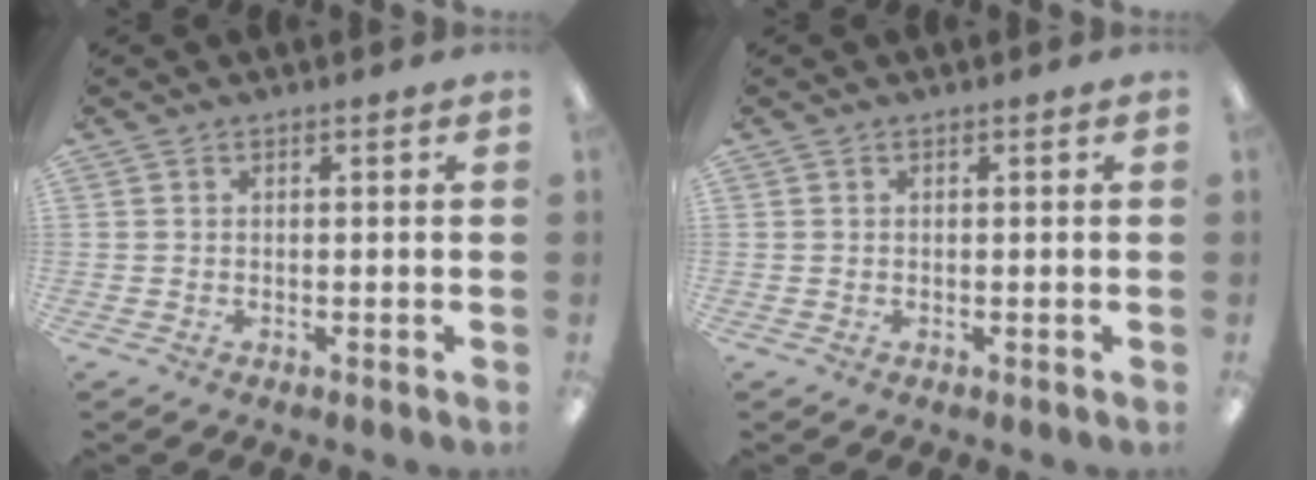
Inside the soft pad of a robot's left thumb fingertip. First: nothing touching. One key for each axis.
{"total": 0.0}